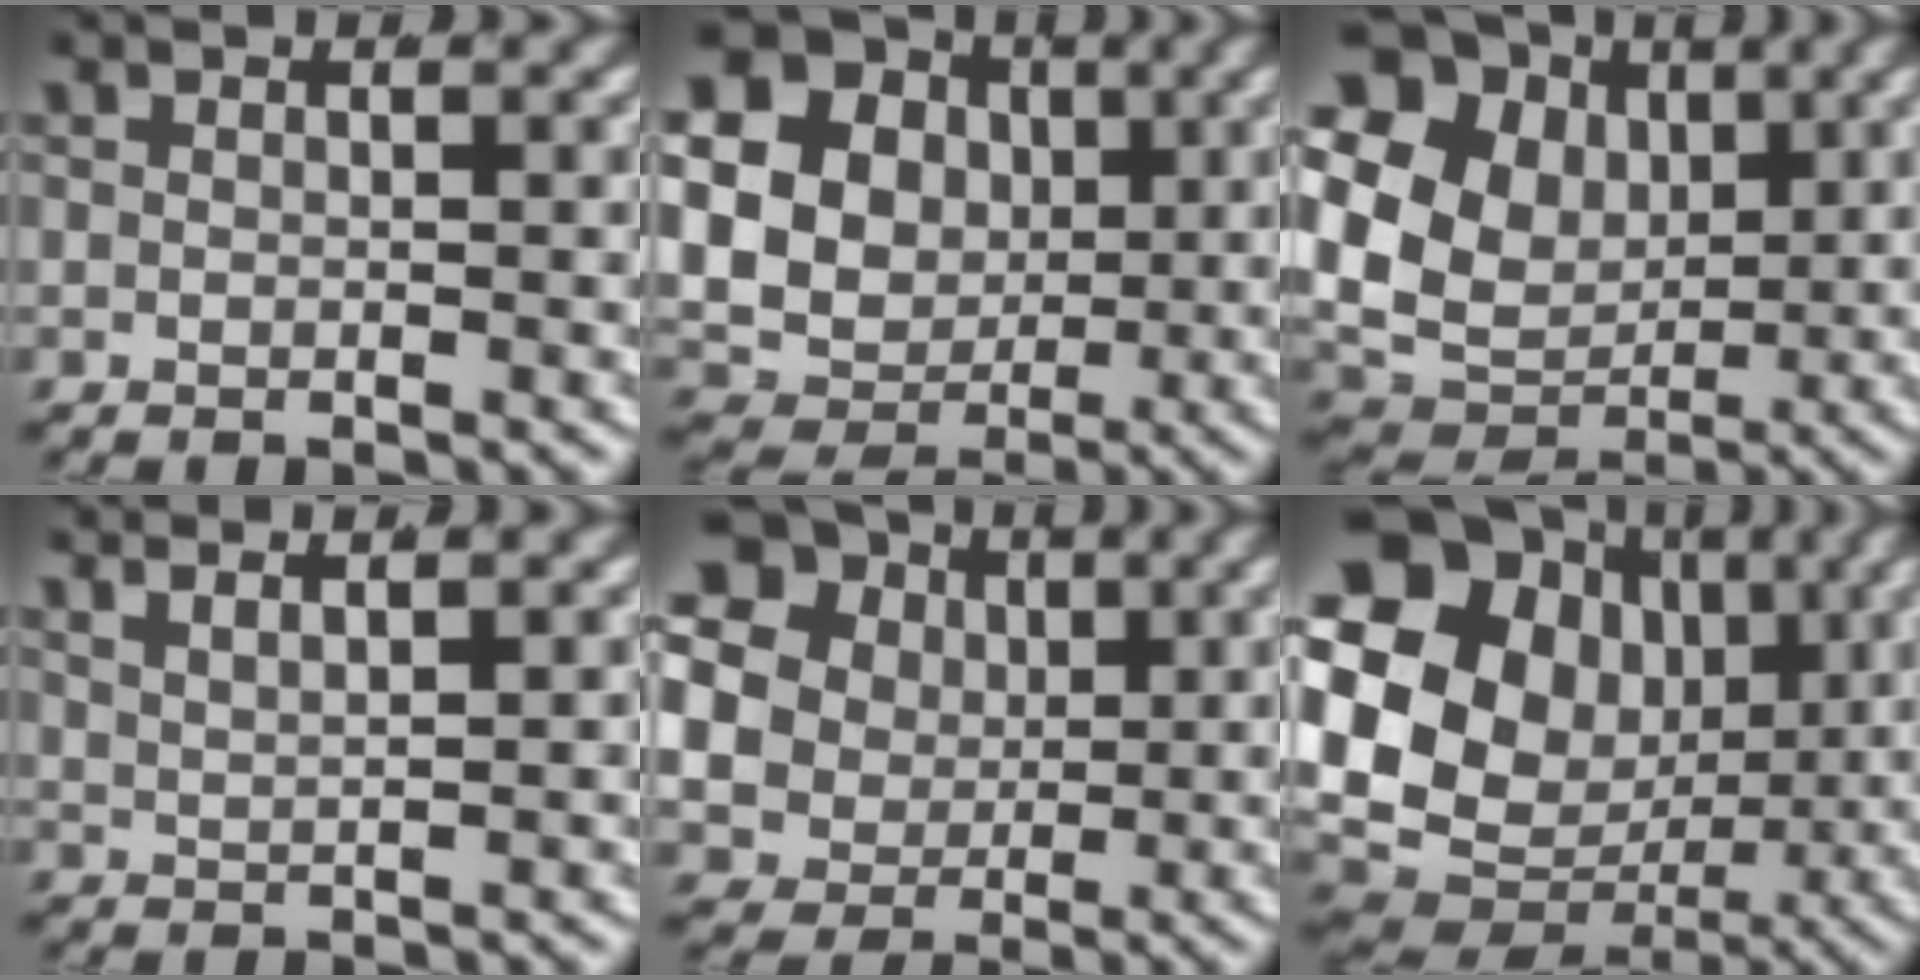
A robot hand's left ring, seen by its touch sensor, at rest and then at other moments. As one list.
[{"total": 19.3, "force": [2.5, 16.8, 9.2], "torque": [-0.211, -0.024, 0.029]}, {"total": 16.7, "force": [2.4, 13.8, 9.2], "torque": [-0.180, -0.011, 0.032]}, {"total": 3.8, "force": [3.1, 1.0, 2.0], "torque": [-0.033, 0.009, 0.053]}, {"total": 15.9, "force": [3.0, 13.8, 7.3], "torque": [-0.194, -0.023, 0.041]}, {"total": 18.7, "force": [0.6, 15.1, 11.0], "torque": [-0.224, -0.040, 0.019]}]